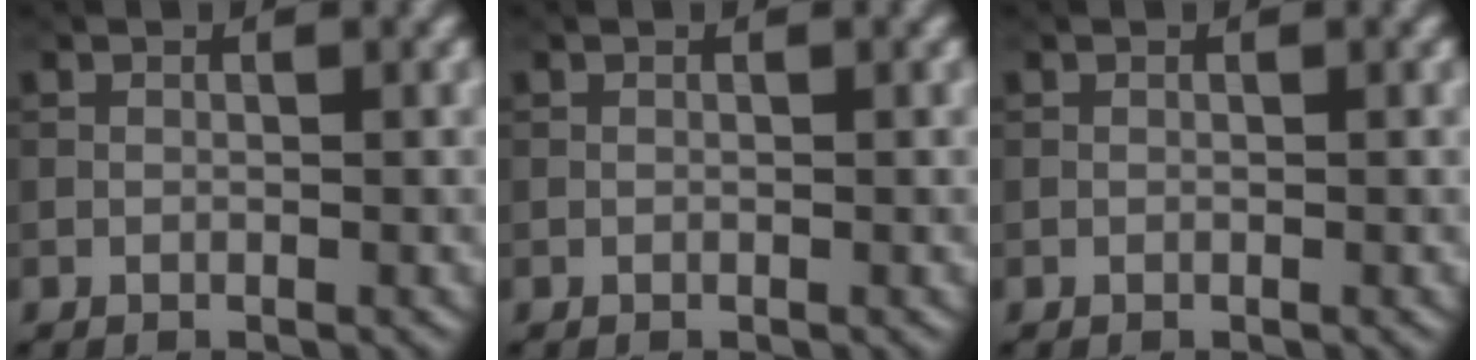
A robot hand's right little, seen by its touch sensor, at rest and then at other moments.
{"total": 0.0}
{"total": 0.0}